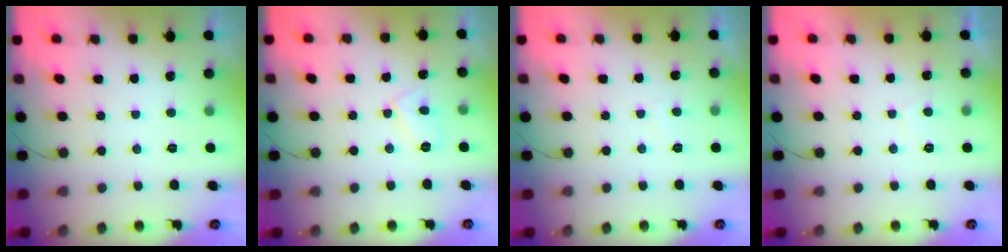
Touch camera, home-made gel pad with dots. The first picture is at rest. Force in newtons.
{"total": 5.2, "press": 5.2, "slide": 0.3}
{"total": 0.6, "press": 0.4, "slide": 0.4}
{"total": 1.7, "press": 1.5, "slide": 0.7}